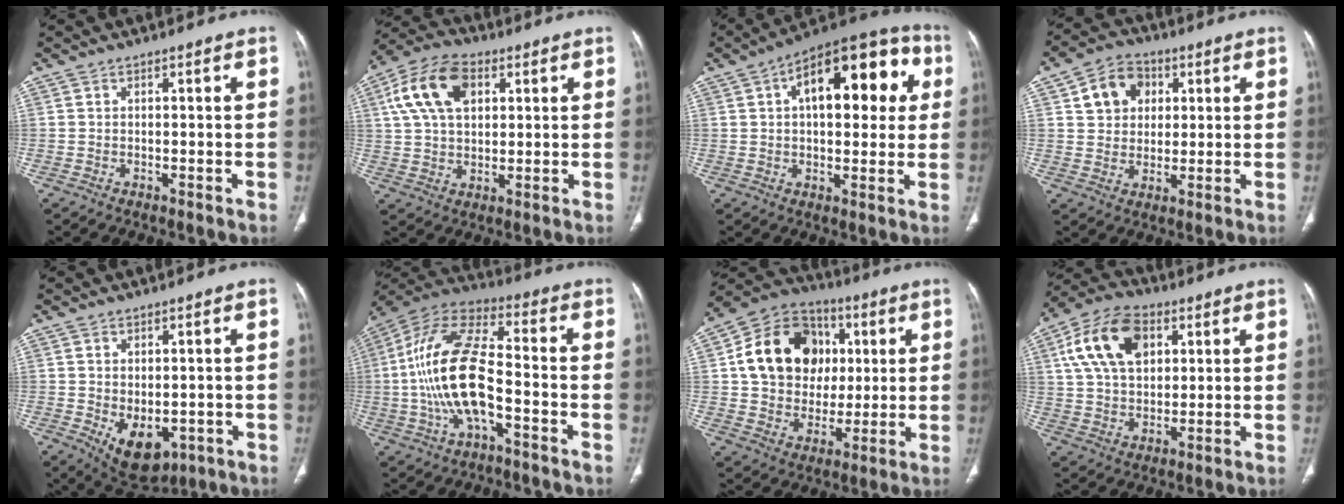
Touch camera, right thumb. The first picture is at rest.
{"total": 13.6, "force": [4.5, 8.5, 9.7], "torque": [-0.176, 0.011, 0.080]}
{"total": 20.7, "force": [5.4, 10.3, 17.1], "torque": [-0.191, 0.029, 0.069]}
{"total": 9.4, "force": [3.0, 7.6, 4.6], "torque": [-0.045, -0.002, 0.049]}
{"total": 9.0, "force": [-2.4, 5.6, 6.6], "torque": [-0.079, -0.008, -0.014]}
{"total": 17.9, "force": [-3.3, 7.5, 16.0], "torque": [-0.324, 0.041, -0.063]}
{"total": 18.9, "force": [3.7, 15.6, 10.0], "torque": [-0.145, 0.015, 0.067]}
{"total": 15.1, "force": [5.1, 9.6, 10.5], "torque": [-0.180, 0.004, 0.093]}